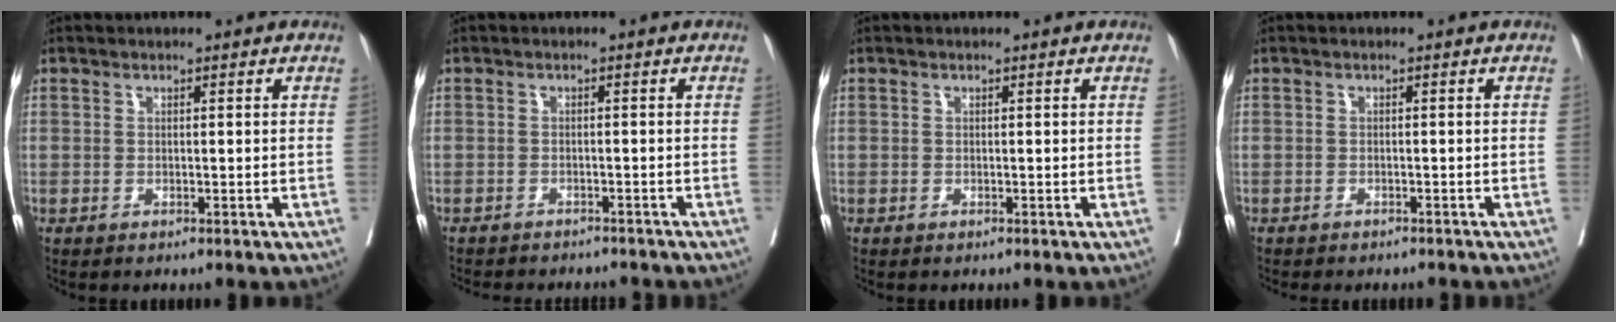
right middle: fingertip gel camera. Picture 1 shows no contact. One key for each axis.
{"total": 9.0, "fx": -8.3, "fy": 2.2, "fz": 2.5, "tx": -0.041, "ty": -0.006, "tz": -0.100}
{"total": 0.0}
{"total": 4.2, "fx": -3.7, "fy": 1.4, "fz": 1.3, "tx": -0.018, "ty": -0.005, "tz": -0.045}